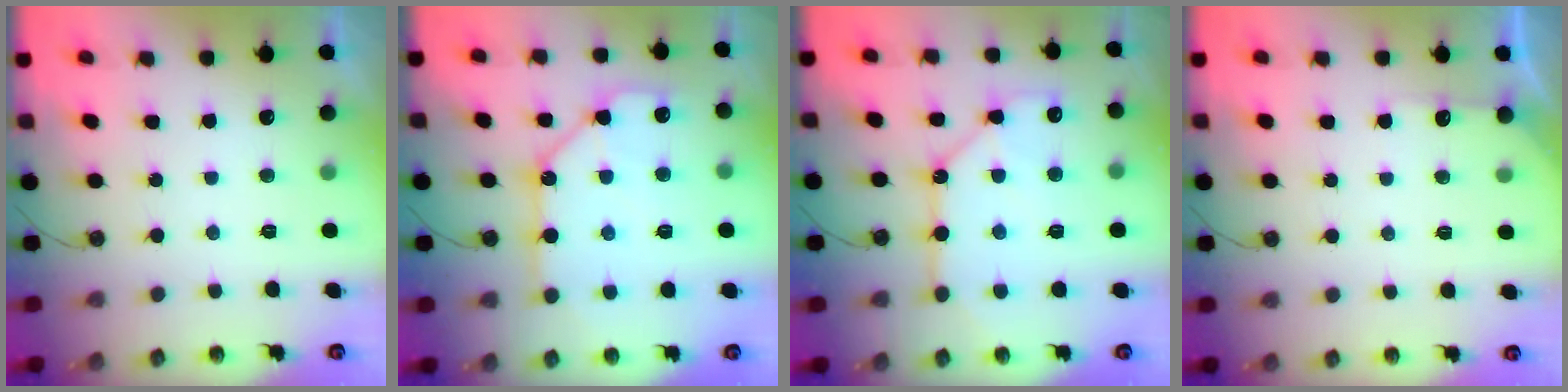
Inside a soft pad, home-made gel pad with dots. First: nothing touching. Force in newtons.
{"total": 13.0, "press": 12.9, "slide": 1.2}
{"total": 11.1, "press": 11.1, "slide": 1.1}
{"total": 4.2, "press": 4.2, "slide": 0.6}